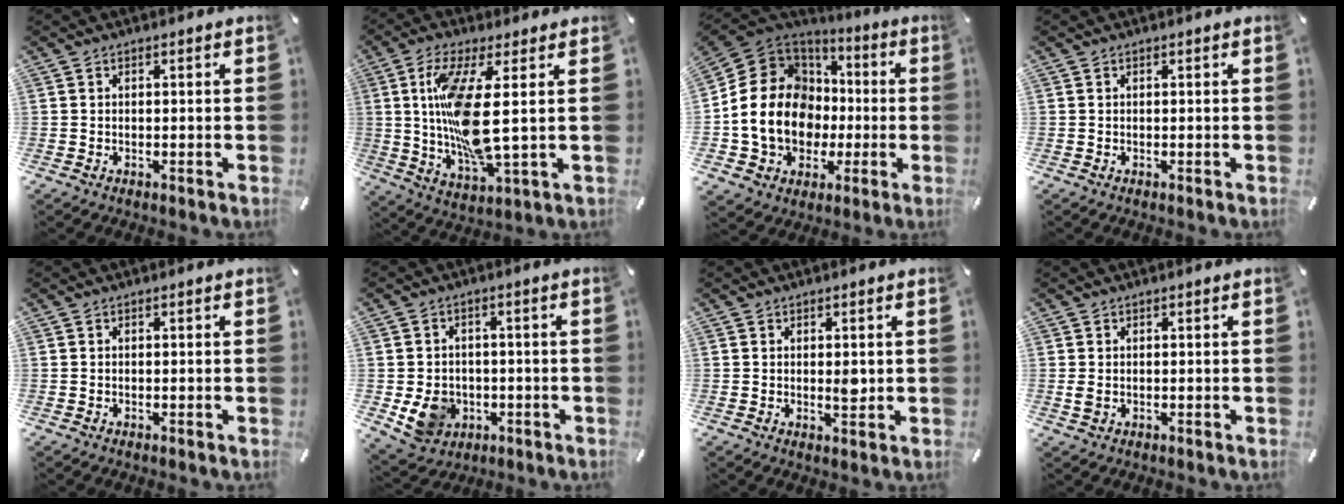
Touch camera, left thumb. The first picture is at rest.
{"total": 15.3, "force": [1.9, 3.8, 14.7], "torque": [-0.303, -0.024, 0.025]}
{"total": 17.9, "force": [-2.3, 15.0, 9.5], "torque": [-0.210, 0.004, -0.034]}
{"total": 0.0}
{"total": 0.0}
{"total": 8.6, "force": [-2.0, 7.5, 3.6], "torque": [-0.083, 0.011, -0.034]}
{"total": 2.6, "force": [0.3, 1.3, 2.3], "torque": [-0.029, -0.006, 0.003]}
{"total": 1.5, "force": [0.0, 1.1, 1.1], "torque": [-0.015, -0.003, -0.001]}